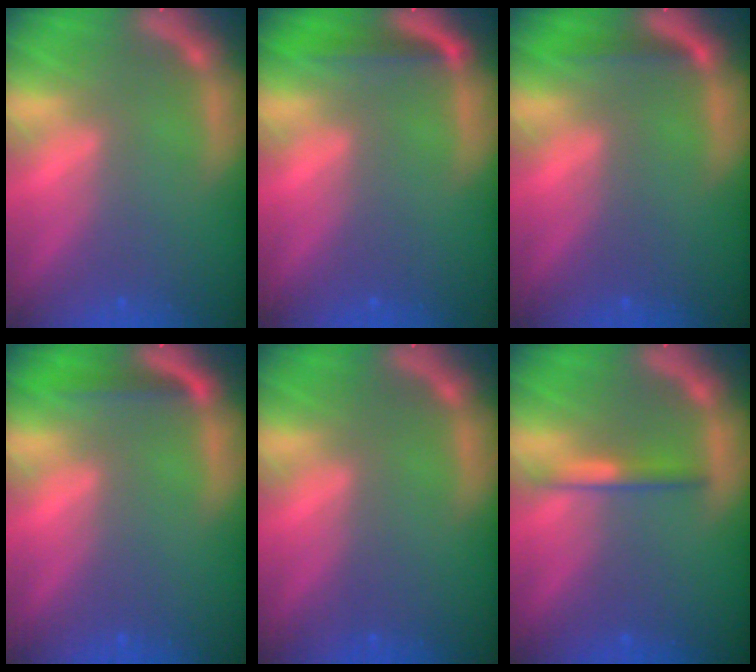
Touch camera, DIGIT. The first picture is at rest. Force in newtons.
{"total": 2.5}
{"total": 1.4}
{"total": 1.9}
{"total": 0.0}
{"total": 2.0}